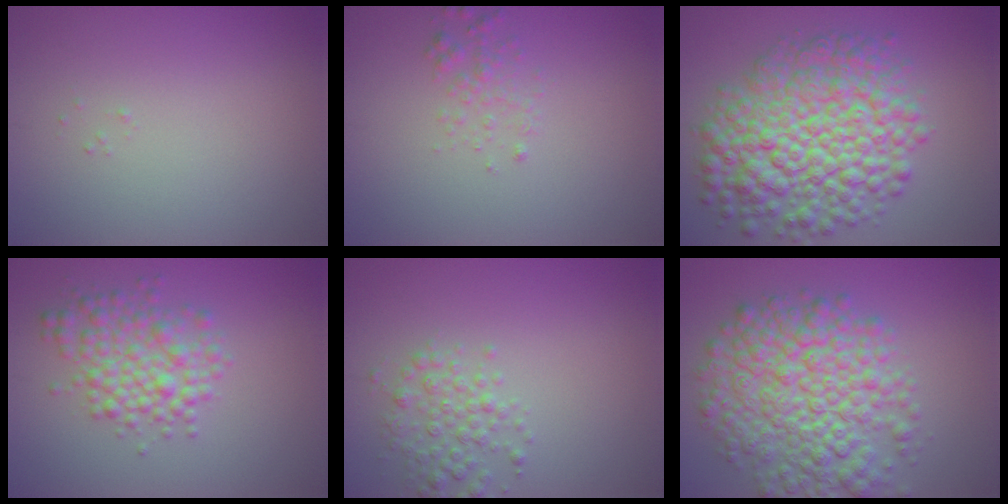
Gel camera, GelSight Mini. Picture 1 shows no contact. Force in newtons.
{"total": 1.4, "press": 1.4, "slide": 0.0}
{"total": 10.2, "press": 10.2, "slide": 0.3}
{"total": 4.1, "press": 4.1, "slide": 0.0}
{"total": 2.7, "press": 2.7, "slide": 0.1}
{"total": 9.1, "press": 9.1, "slide": 0.3}